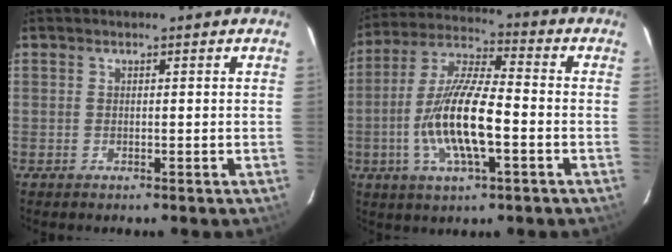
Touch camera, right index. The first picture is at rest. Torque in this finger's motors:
{"motor_torque": [1.29, -0.84, 1.05, 0.21]}